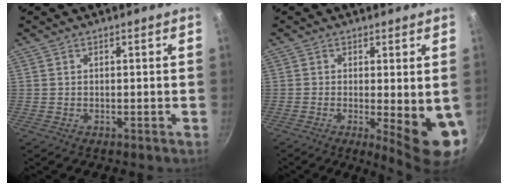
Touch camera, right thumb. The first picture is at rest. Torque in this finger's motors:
{"motor_torque": [-0.07, 1.43, 0.29, -0.09, 0.05]}